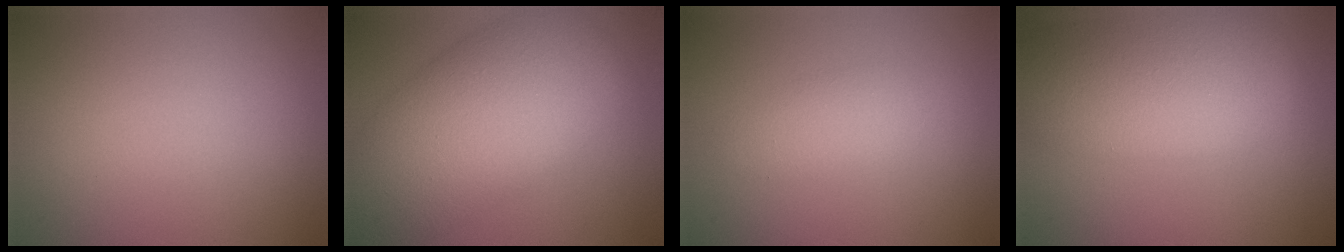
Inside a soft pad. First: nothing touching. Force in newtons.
{"total": 11.1, "press": 11.1, "slide": 0.4}
{"total": 2.3, "press": 2.3, "slide": 0.1}
{"total": 8.8, "press": 8.8, "slide": 0.4}